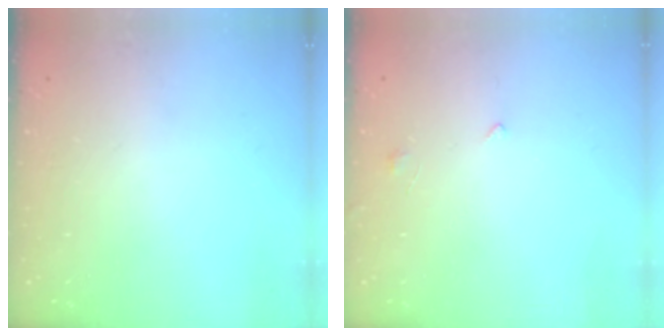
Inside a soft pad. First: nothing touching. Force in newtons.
{"total": 0.9, "press": 0.8, "slide": 0.4}